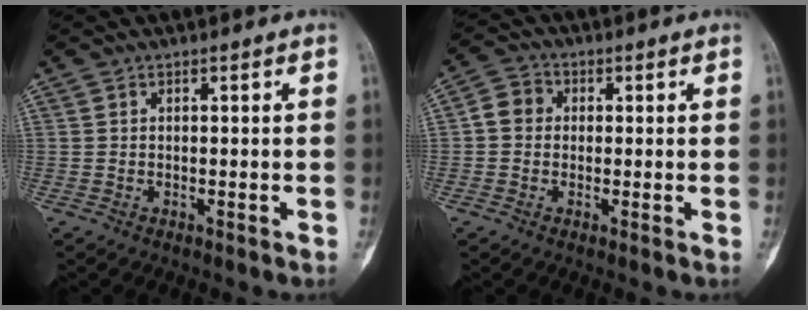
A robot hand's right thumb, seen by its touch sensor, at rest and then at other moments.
{"total": 4.2, "force": [0.0, 3.7, 2.0], "torque": [-0.022, 0.011, -0.011]}